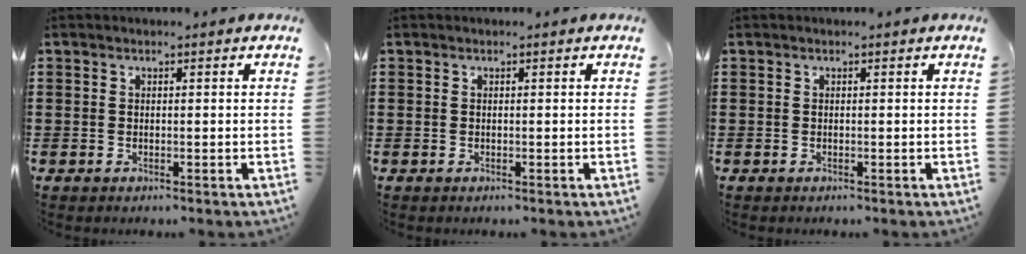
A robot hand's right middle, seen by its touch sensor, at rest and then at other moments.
{"total": 0.0}
{"total": 0.0}